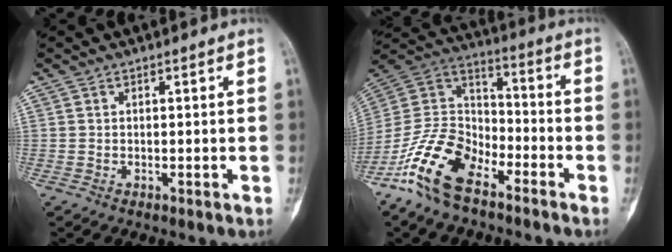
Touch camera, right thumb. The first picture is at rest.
{"total": 15.9, "force": [-10.0, 8.0, 9.4], "torque": [-0.175, 0.067, -0.201]}